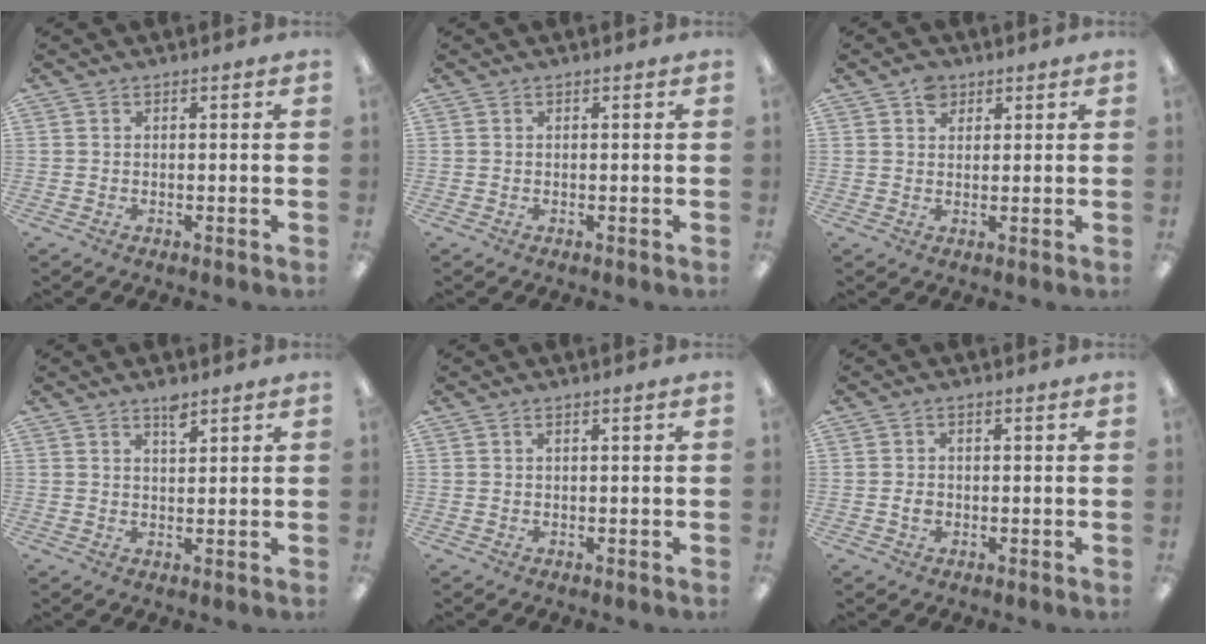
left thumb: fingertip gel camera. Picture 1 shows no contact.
{"total": 0.0}
{"total": 3.7, "force": [2.2, 2.5, 1.4], "torque": [-0.016, -0.004, 0.039]}
{"total": 3.0, "force": [2.4, 0.9, 1.6], "torque": [-0.020, -0.009, 0.041]}
{"total": 0.8, "force": [0.2, 0.2, 0.7], "torque": [-0.014, 0.001, 0.004]}
{"total": 1.7, "force": [-0.3, 1.2, 1.2], "torque": [-0.022, 0.003, -0.006]}